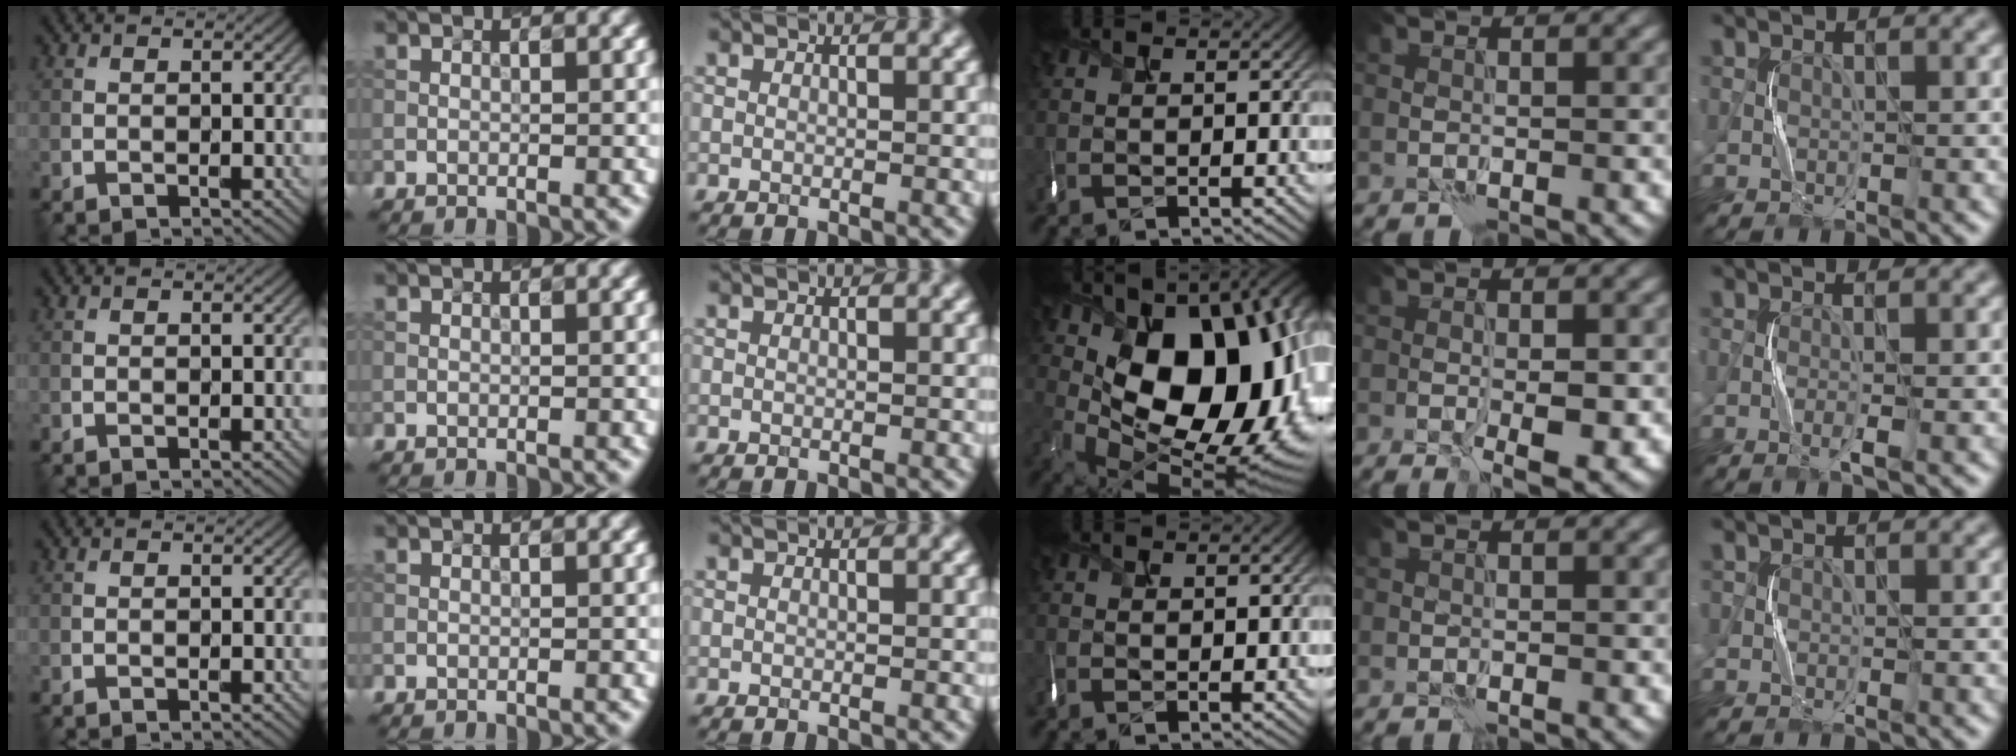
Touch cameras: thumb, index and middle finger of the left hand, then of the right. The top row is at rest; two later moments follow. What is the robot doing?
{"motion": "shake", "object": "tambourine"}